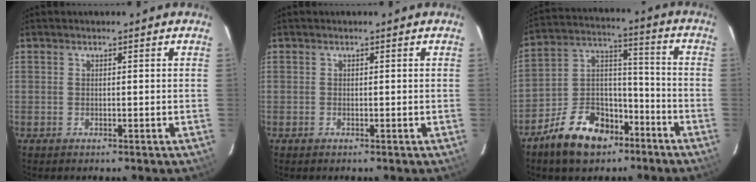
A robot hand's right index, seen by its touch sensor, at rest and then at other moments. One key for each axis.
{"total": 0.0}
{"total": 14.7, "fx": -9.3, "fy": 8.5, "fz": 7.6, "tx": -0.158, "ty": 0.041, "tz": -0.147}